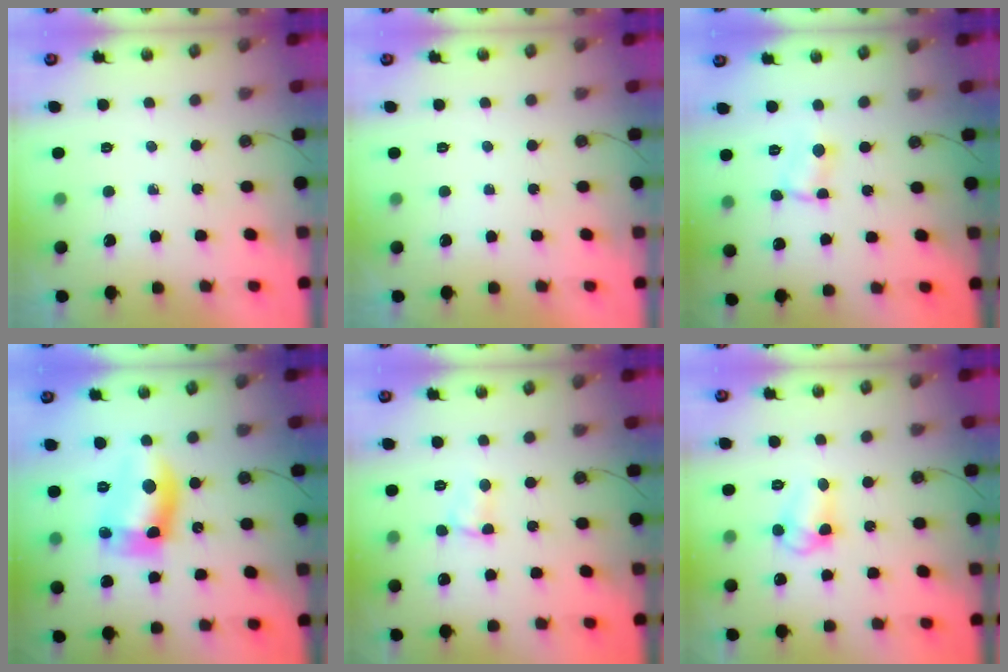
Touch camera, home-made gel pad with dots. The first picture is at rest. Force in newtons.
{"total": 0.0}
{"total": 1.0, "press": 1.0, "slide": 0.2}
{"total": 12.9, "press": 12.8, "slide": 1.0}
{"total": 2.2, "press": 2.2, "slide": 0.4}
{"total": 8.0, "press": 8.0, "slide": 0.7}